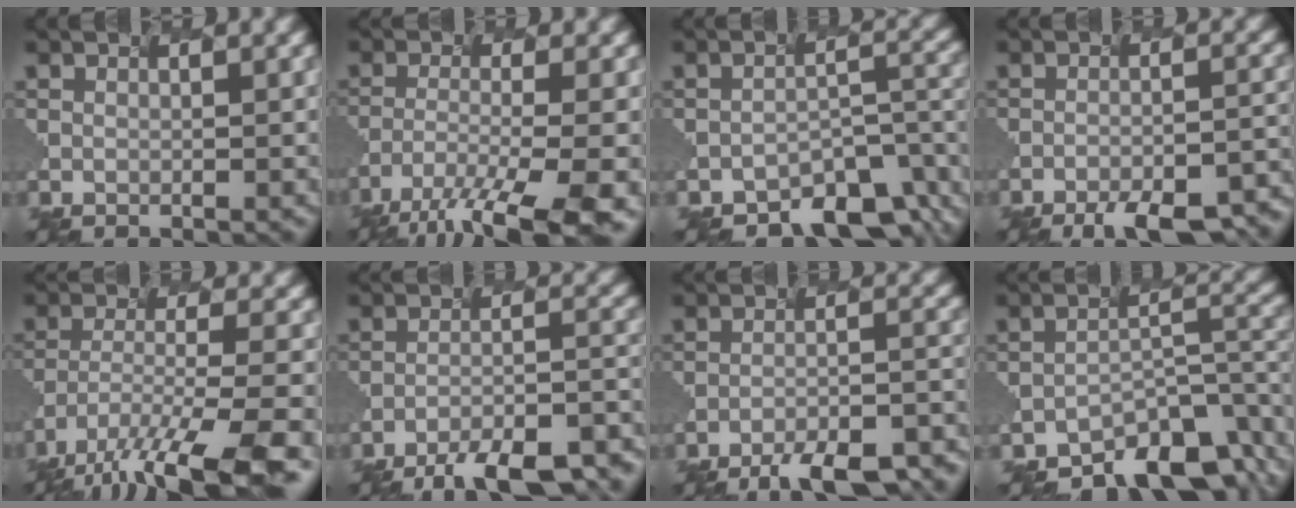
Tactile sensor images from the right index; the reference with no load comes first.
{"total": 10.2, "force": [-7.6, 1.6, 6.6], "torque": [-0.111, -0.011, -0.113]}
{"total": 7.0, "force": [-5.8, 2.5, 3.0], "torque": [-0.027, -0.007, -0.084]}
{"total": 8.9, "force": [-6.9, 1.9, 5.4], "torque": [-0.082, -0.007, -0.084]}
{"total": 11.4, "force": [-8.7, 2.3, 7.0], "torque": [-0.143, -0.022, -0.134]}
{"total": 13.1, "force": [-11.2, 2.9, 6.2], "torque": [-0.092, -0.006, -0.136]}
{"total": 11.4, "force": [-9.6, 2.3, 5.7], "torque": [-0.084, -0.010, -0.117]}
{"total": 7.5, "force": [-6.6, 2.2, 2.8], "torque": [-0.021, 0.000, -0.104]}